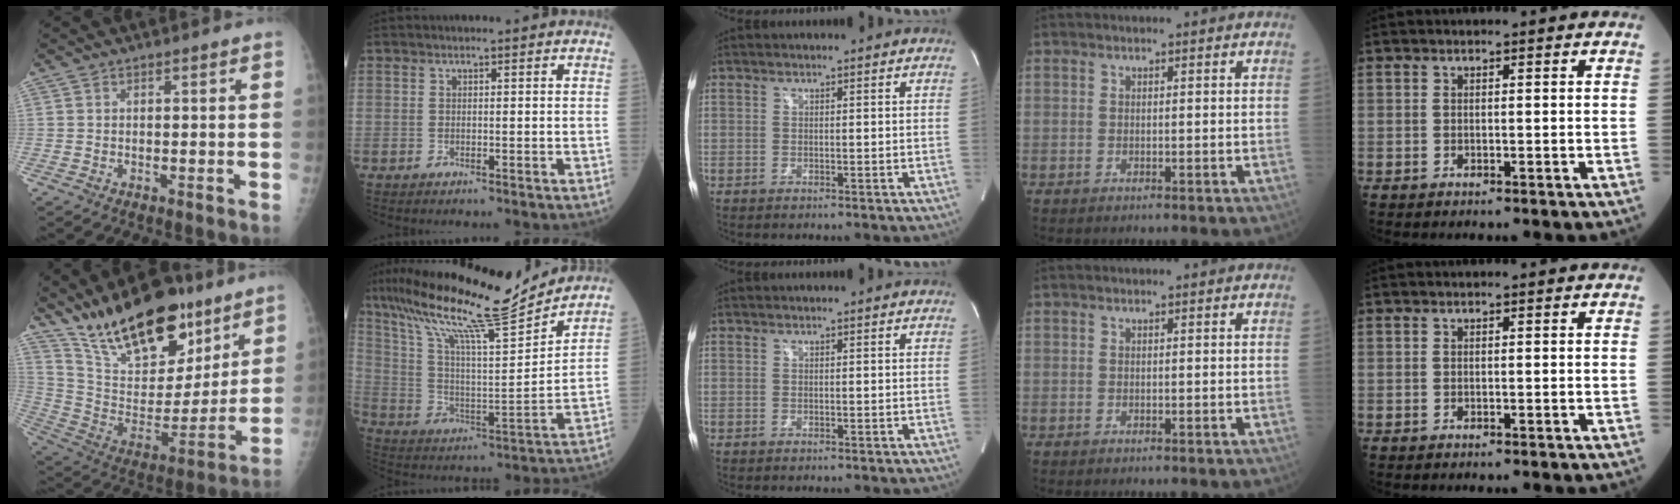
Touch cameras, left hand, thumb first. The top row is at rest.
{"thumb": {"total": 23.9, "force": [17.0, 10.2, 13.5], "torque": [-0.181, -0.078, 0.290]}, "index": {"total": 19.3, "force": [16.6, 0.4, 9.9], "torque": [-0.184, -0.006, 0.281]}}